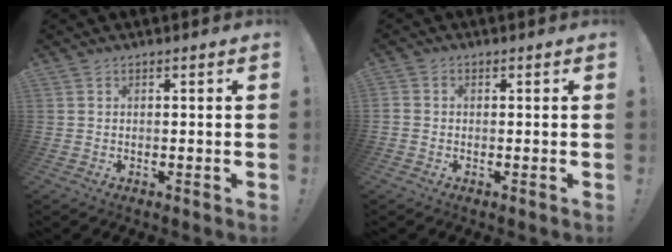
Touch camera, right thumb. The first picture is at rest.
{"total": 1.3, "force": [-0.8, 1.0, 0.5], "torque": [-0.010, 0.005, -0.014]}